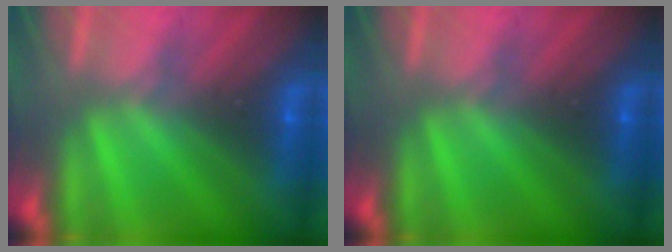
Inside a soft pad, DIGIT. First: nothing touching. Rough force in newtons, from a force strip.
{"total": 0.0}